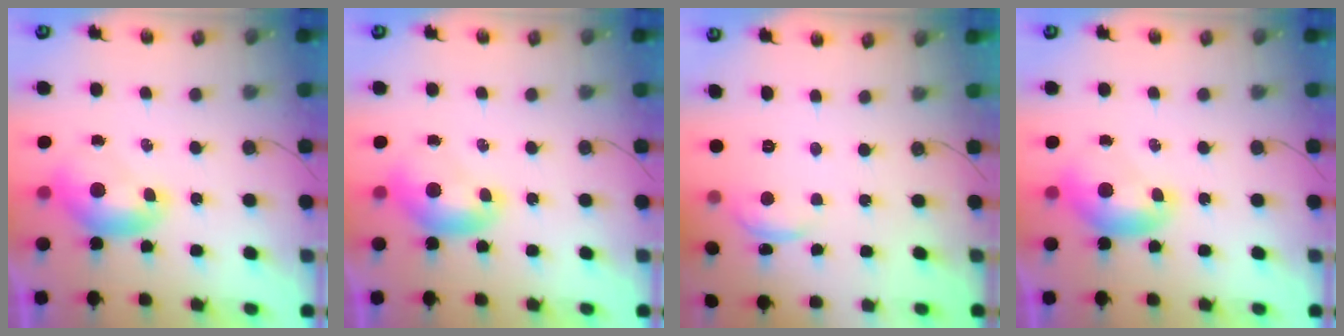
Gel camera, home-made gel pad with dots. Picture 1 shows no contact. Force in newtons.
{"total": 0.0}
{"total": 1.0, "press": 0.7, "slide": 0.7}
{"total": 0.0}